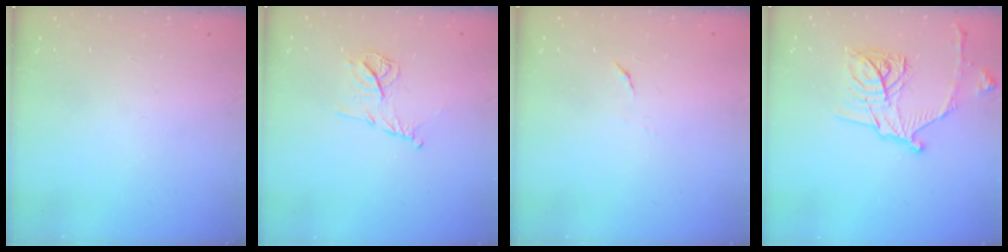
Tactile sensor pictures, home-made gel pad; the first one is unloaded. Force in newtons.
{"total": 9.8, "press": 9.8, "slide": 0.6}
{"total": 3.9, "press": 3.9, "slide": 0.4}
{"total": 16.7, "press": 16.6, "slide": 0.6}